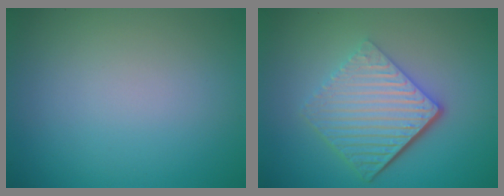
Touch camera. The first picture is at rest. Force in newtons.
{"total": 6.5, "press": 4.3, "slide": 4.8}